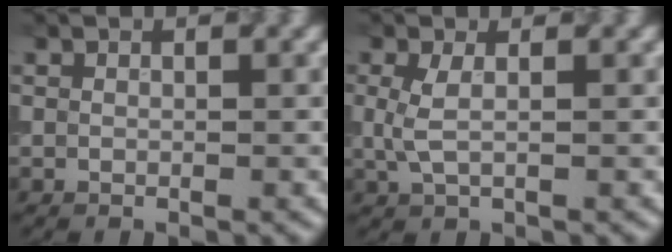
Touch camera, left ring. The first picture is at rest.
{"total": 2.0, "force": [0.3, 0.8, 1.9], "torque": [-0.046, 0.000, 0.006]}